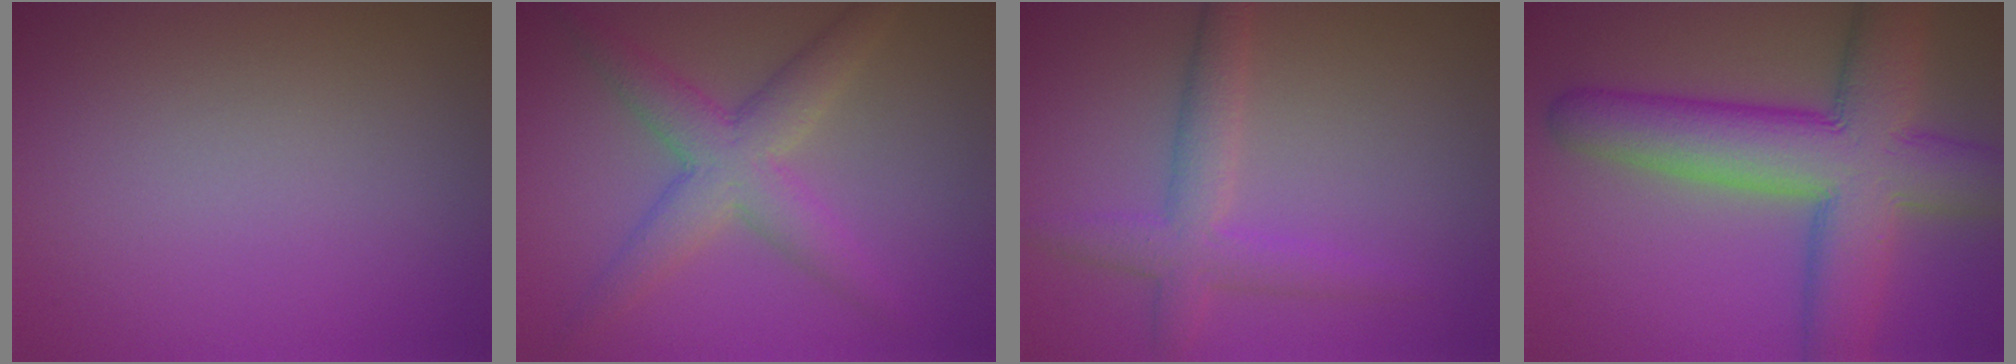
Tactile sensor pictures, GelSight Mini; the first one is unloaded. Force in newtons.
{"total": 5.0, "press": 5.0, "slide": 0.1}
{"total": 3.6, "press": 3.6, "slide": 0.1}
{"total": 11.4, "press": 11.4, "slide": 0.6}